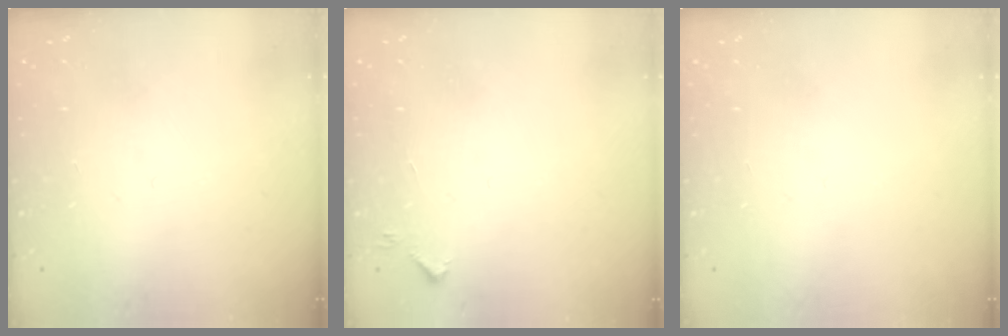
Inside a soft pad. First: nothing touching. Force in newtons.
{"total": 3.8, "press": 3.7, "slide": 0.6}
{"total": 0.0}